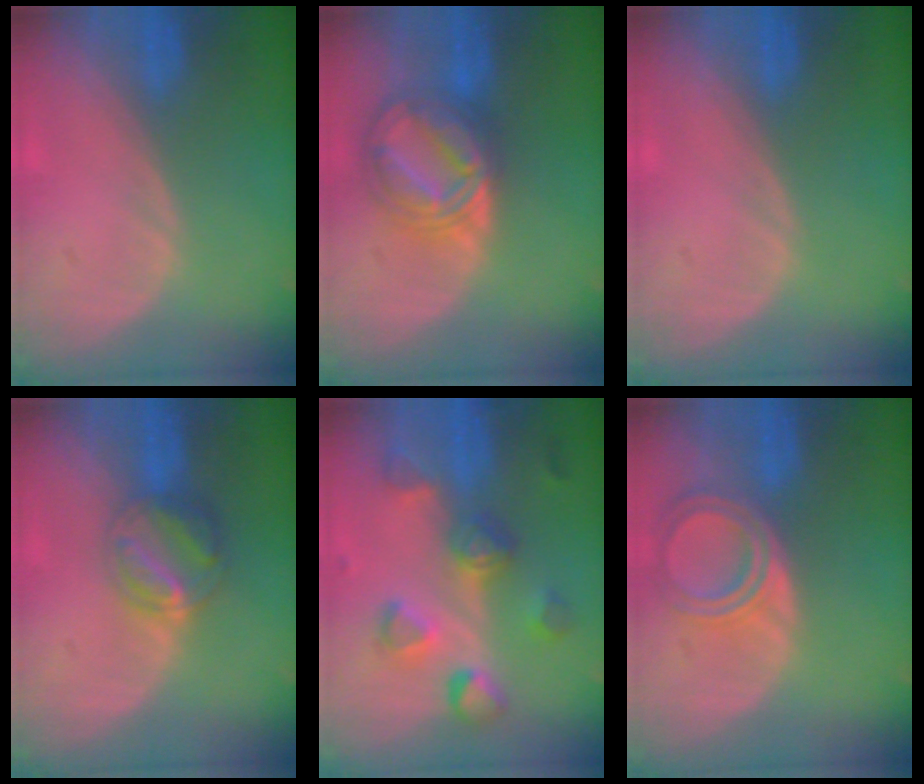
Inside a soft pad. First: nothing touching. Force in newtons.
{"total": 9.0, "press": 9.0, "slide": 0.6}
{"total": 0.0}
{"total": 6.1, "press": 5.6, "slide": 2.4}
{"total": 8.2, "press": 8.0, "slide": 1.9}
{"total": 6.5, "press": 5.9, "slide": 2.8}